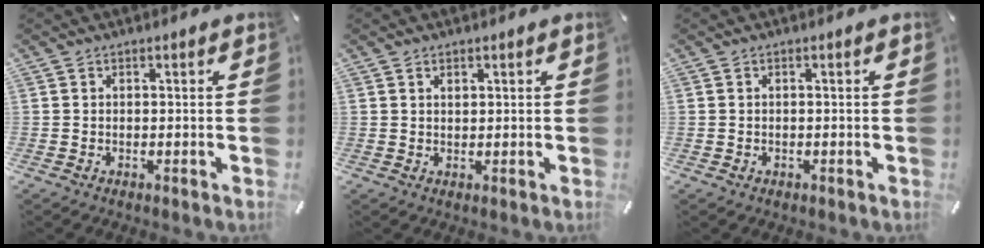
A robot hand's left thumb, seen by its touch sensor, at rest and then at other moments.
{"total": 1.1, "force": [0.6, 0.6, 0.6], "torque": [-0.012, 0.001, 0.012]}
{"total": 0.6, "force": [-0.1, 0.5, 0.3], "torque": [-0.006, 0.003, -0.004]}